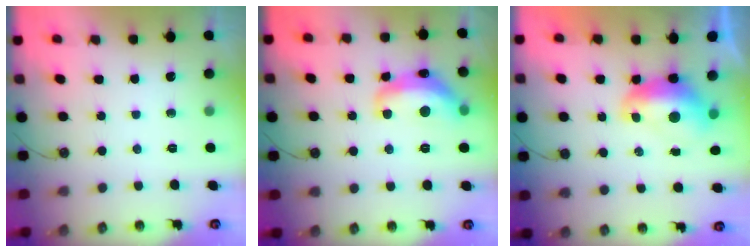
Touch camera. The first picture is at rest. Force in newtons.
{"total": 7.3, "press": 7.3, "slide": 0.7}
{"total": 2.0, "press": 2.0, "slide": 0.6}